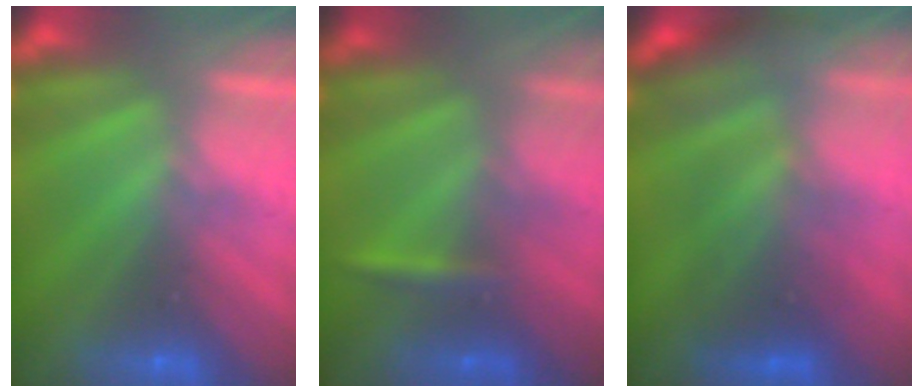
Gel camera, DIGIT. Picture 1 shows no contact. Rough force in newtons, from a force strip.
{"total": 2.3}
{"total": 2.6}